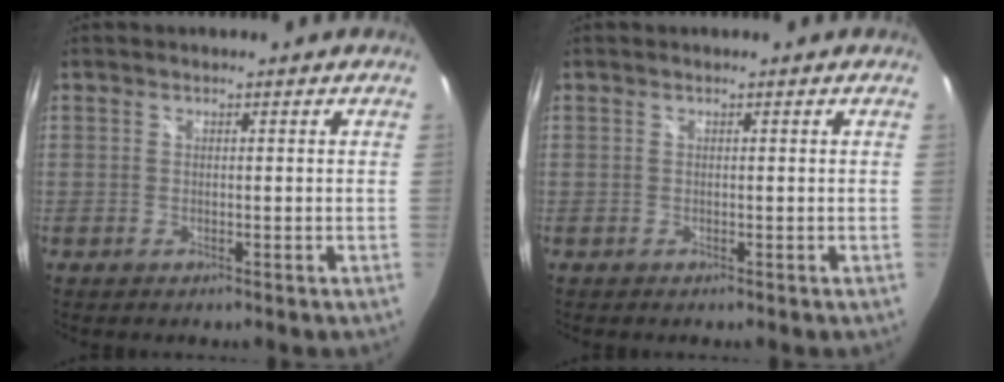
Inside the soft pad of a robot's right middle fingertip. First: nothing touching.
{"total": 0.0}